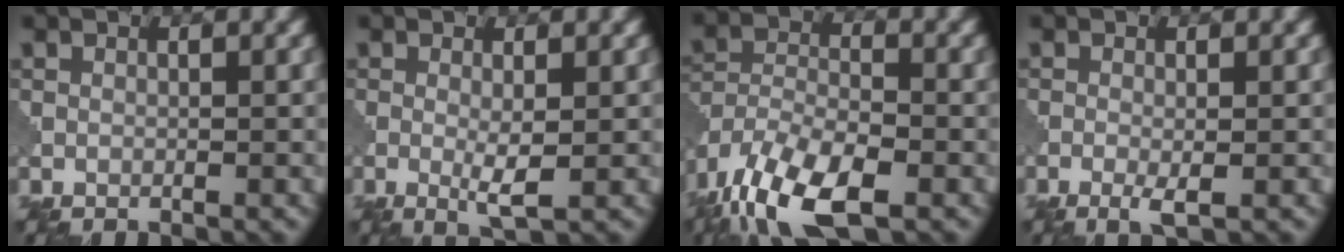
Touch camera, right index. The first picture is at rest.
{"total": 2.4, "force": [-0.1, 0.3, 2.3], "torque": [-0.044, -0.006, -0.001]}
{"total": 10.7, "force": [-7.3, 4.1, 6.6], "torque": [-0.133, -0.022, -0.142]}
{"total": 1.7, "force": [-0.6, 0.3, 1.5], "torque": [-0.031, -0.004, -0.014]}